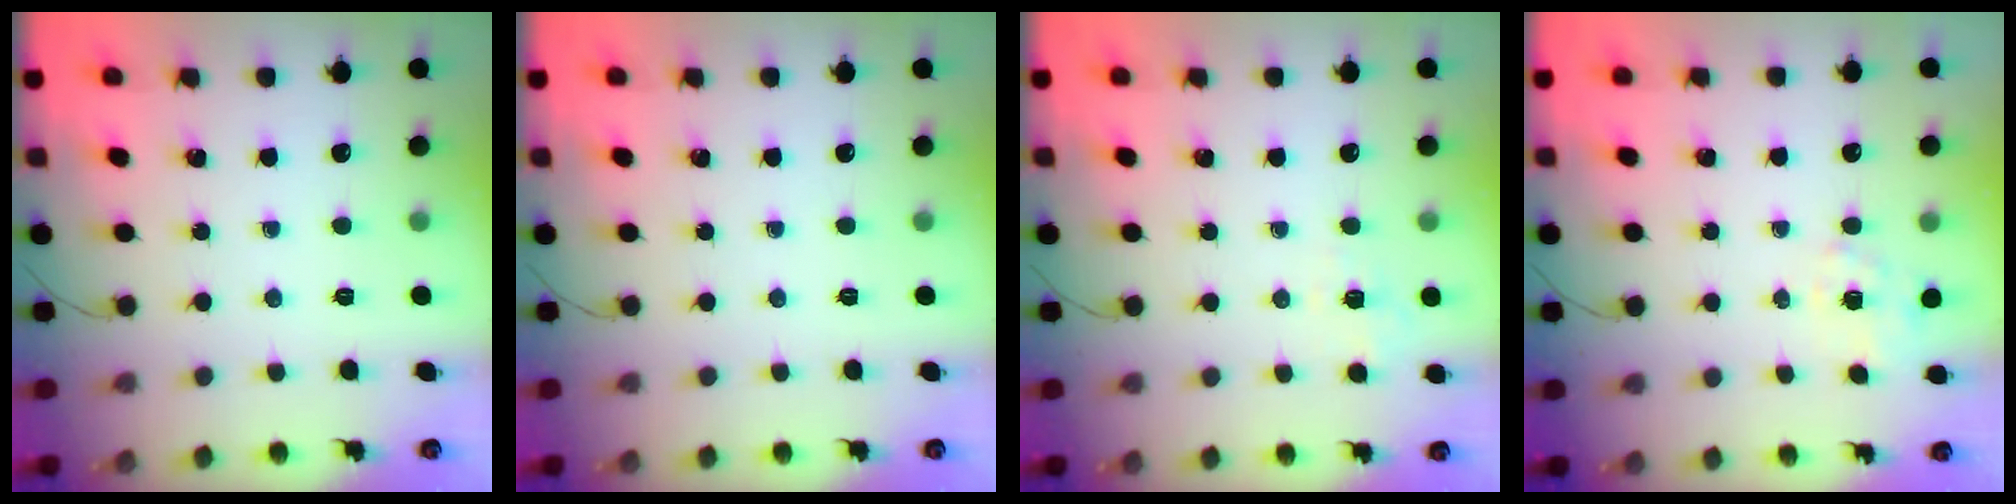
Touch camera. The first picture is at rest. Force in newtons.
{"total": 0.0}
{"total": 2.1, "press": 1.1, "slide": 1.9}
{"total": 1.5, "press": 1.1, "slide": 1.0}